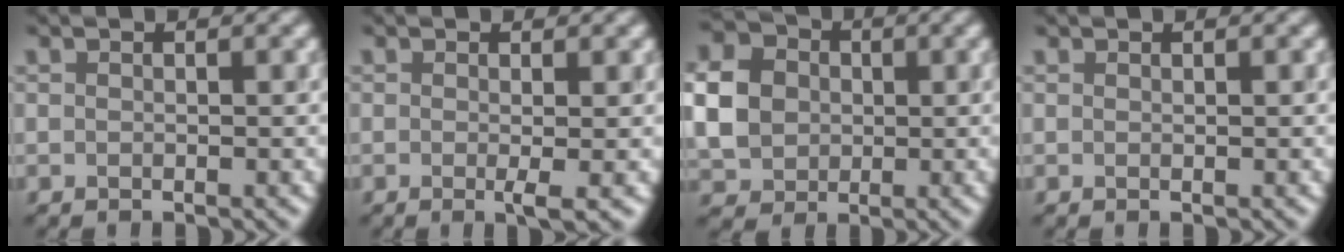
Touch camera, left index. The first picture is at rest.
{"total": 1.7, "force": [-0.2, 0.2, 1.7], "torque": [-0.028, -0.007, -0.005]}
{"total": 6.0, "force": [0.2, 5.2, 3.1], "torque": [-0.080, 0.010, 0.003]}
{"total": 0.0}